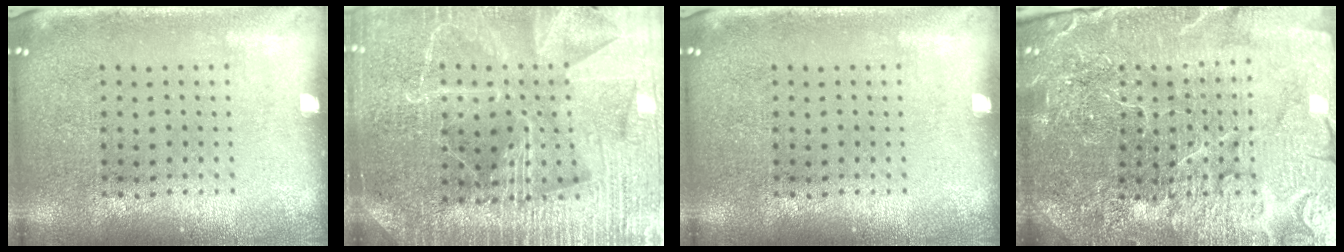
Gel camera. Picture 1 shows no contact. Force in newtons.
{"total": 4.1, "press": 3.9, "slide": 1.4}
{"total": 0.0}
{"total": 5.7, "press": 5.2, "slide": 2.4}